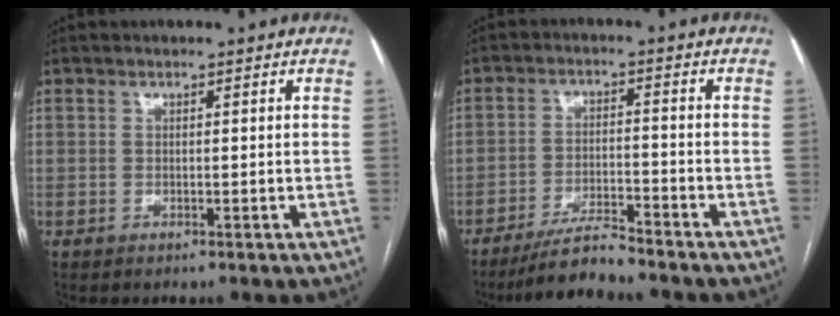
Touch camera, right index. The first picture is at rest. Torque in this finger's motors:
{"motor_torque": [-0.03, -0.01, 0.11, 0.00]}